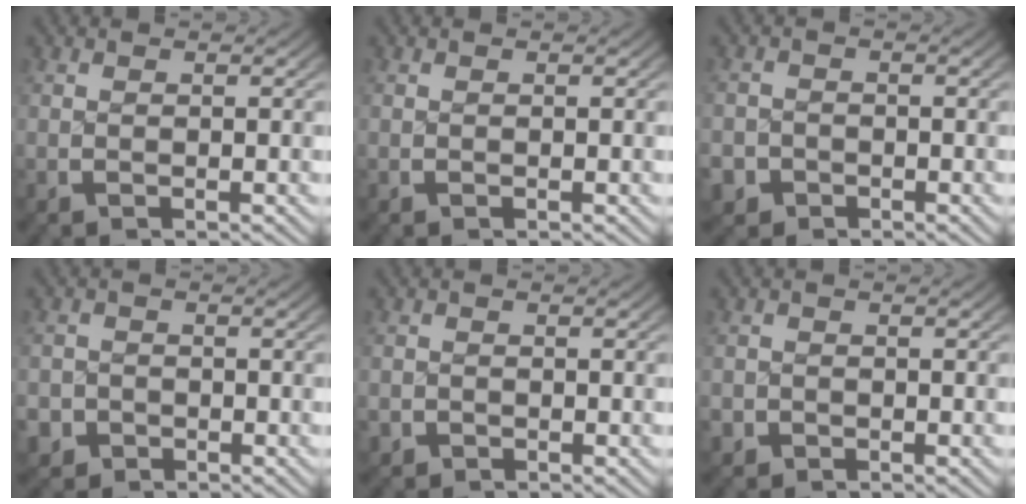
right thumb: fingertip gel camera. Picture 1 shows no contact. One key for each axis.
{"total": 0.0}
{"total": 4.0, "fx": -2.6, "fy": 3.0, "fz": 0.4, "tx": -0.013, "ty": -0.022, "tz": -0.043}
{"total": 4.4, "fx": -2.6, "fy": 3.5, "fz": 0.6, "tx": -0.019, "ty": -0.026, "tz": -0.042}
{"total": 1.8, "fx": -1.2, "fy": 1.4, "fz": 0.0, "tx": -0.006, "ty": -0.014, "tz": -0.019}
{"total": 2.2, "fx": -1.3, "fy": 1.7, "fz": 0.1, "tx": -0.010, "ty": -0.015, "tz": -0.022}